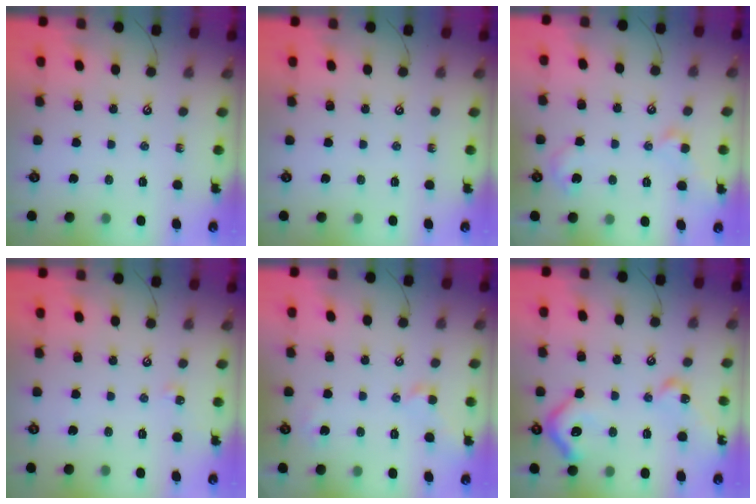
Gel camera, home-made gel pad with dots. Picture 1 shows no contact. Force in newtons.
{"total": 0.0}
{"total": 2.1, "press": 2.1, "slide": 0.1}
{"total": 3.3, "press": 3.3, "slide": 0.5}
{"total": 1.7, "press": 1.6, "slide": 0.6}
{"total": 11.9, "press": 11.8, "slide": 1.4}